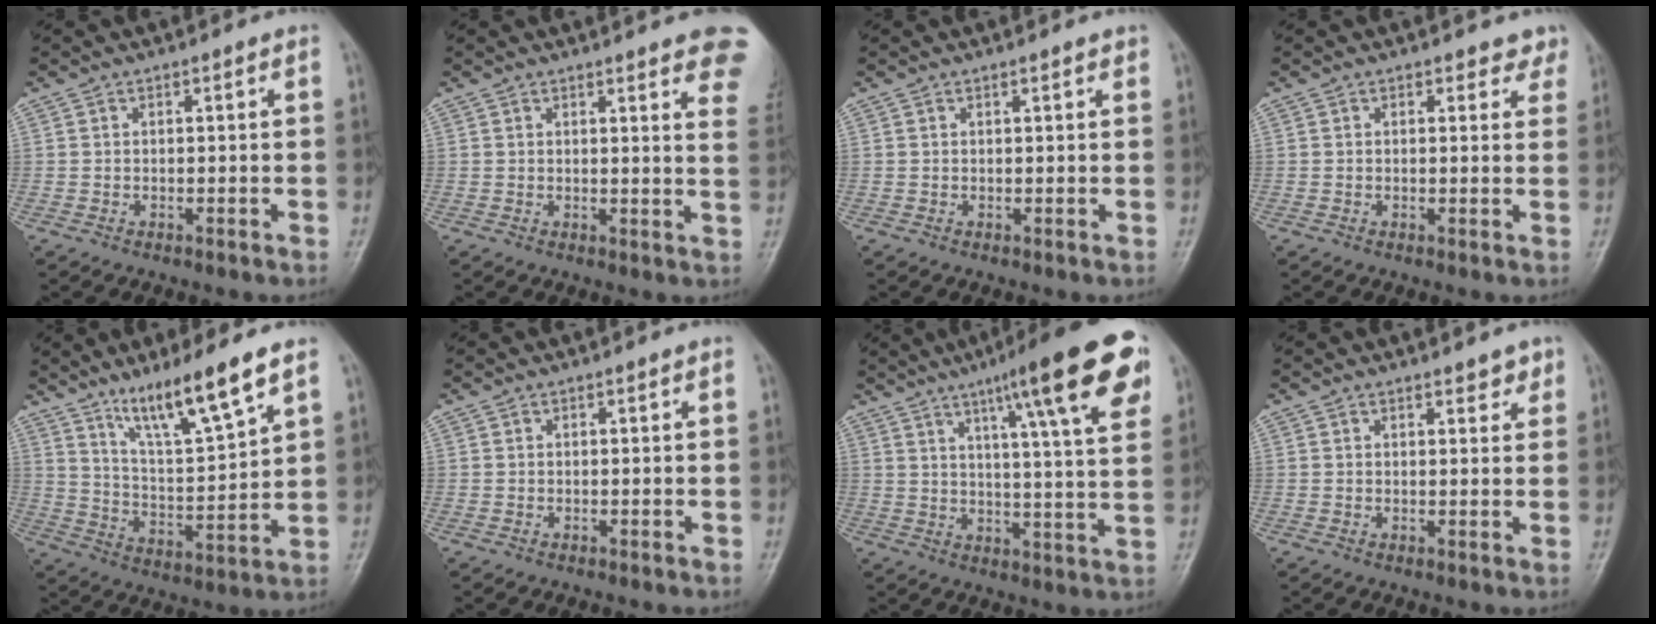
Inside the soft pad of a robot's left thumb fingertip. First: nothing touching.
{"total": 12.8, "force": [9.2, 2.9, 8.5], "torque": [-0.075, -0.032, 0.089]}
{"total": 1.0, "force": [0.8, 0.2, 0.6], "torque": [-0.006, -0.002, 0.010]}
{"total": 3.3, "force": [2.9, 1.7, 0.3], "torque": [0.030, -0.016, 0.014]}
{"total": 13.4, "force": [9.1, 1.5, 9.8], "torque": [-0.171, -0.054, 0.172]}
{"total": 0.0}
{"total": 20.0, "force": [10.5, 3.0, 16.8], "torque": [-0.220, -0.024, 0.146]}
{"total": 2.5, "force": [1.9, 1.1, 1.2], "torque": [-0.001, -0.010, 0.023]}